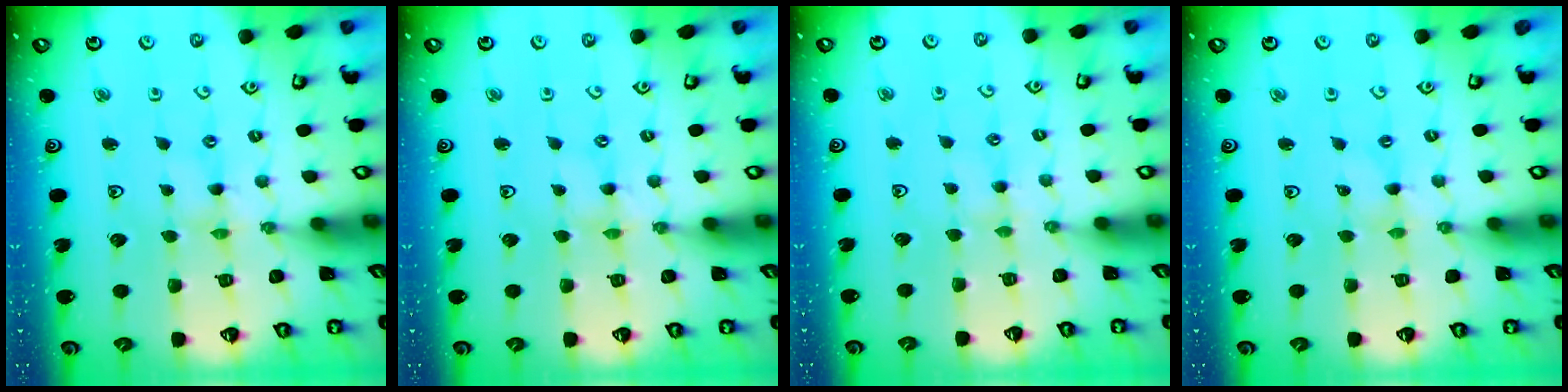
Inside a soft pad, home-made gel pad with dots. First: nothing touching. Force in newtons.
{"total": 0.6, "press": 0.6, "slide": 0.1}
{"total": 2.3, "press": 2.3, "slide": 0.4}
{"total": 0.0}